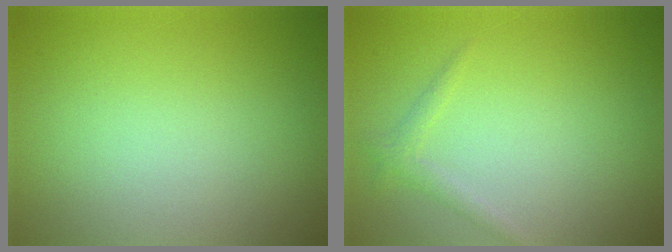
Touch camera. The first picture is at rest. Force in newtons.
{"total": 1.1, "press": 1.1, "slide": 0.1}